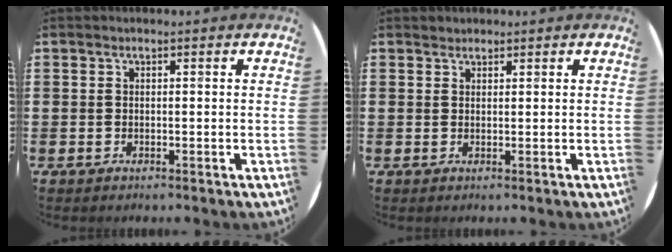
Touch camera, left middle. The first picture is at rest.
{"total": 0.9, "force": [0.8, 0.2, -0.1], "torque": [0.001, 0.002, 0.016]}